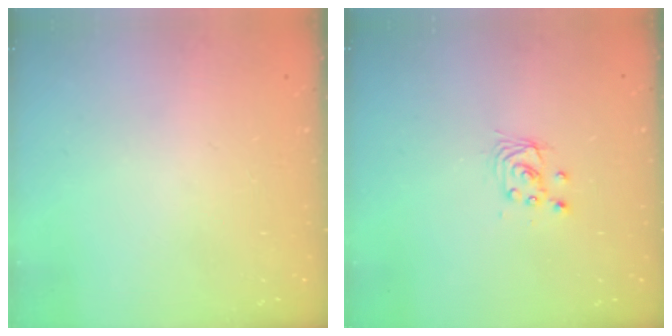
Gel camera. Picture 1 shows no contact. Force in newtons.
{"total": 2.9, "press": 2.9, "slide": 0.2}